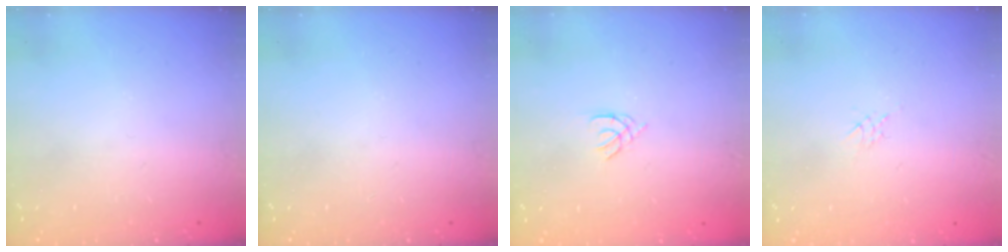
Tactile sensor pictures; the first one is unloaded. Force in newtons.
{"total": 0.0}
{"total": 1.1, "press": 1.0, "slide": 0.3}
{"total": 2.2, "press": 2.2, "slide": 0.4}